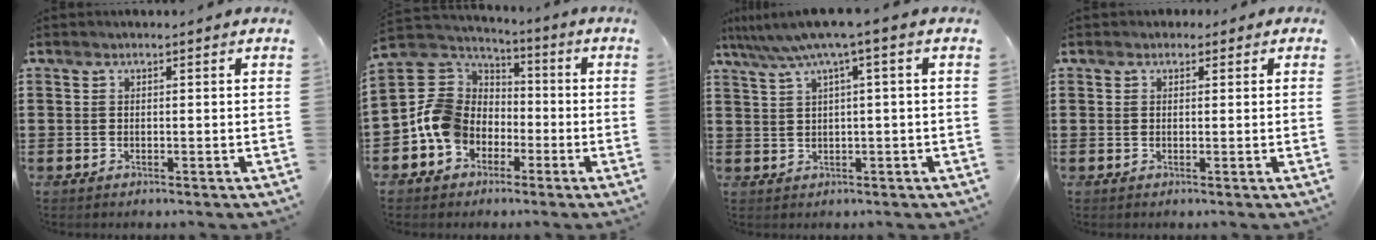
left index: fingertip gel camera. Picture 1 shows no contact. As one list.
[{"total": 10.6, "force": [-3.2, 9.0, 4.4], "torque": [-0.139, 0.015, -0.065]}, {"total": 5.0, "force": [1.8, -0.7, 4.6], "torque": [-0.091, -0.015, 0.028]}, {"total": 1.1, "force": [0.6, 0.9, 0.3], "torque": [-0.001, 0.004, 0.008]}]